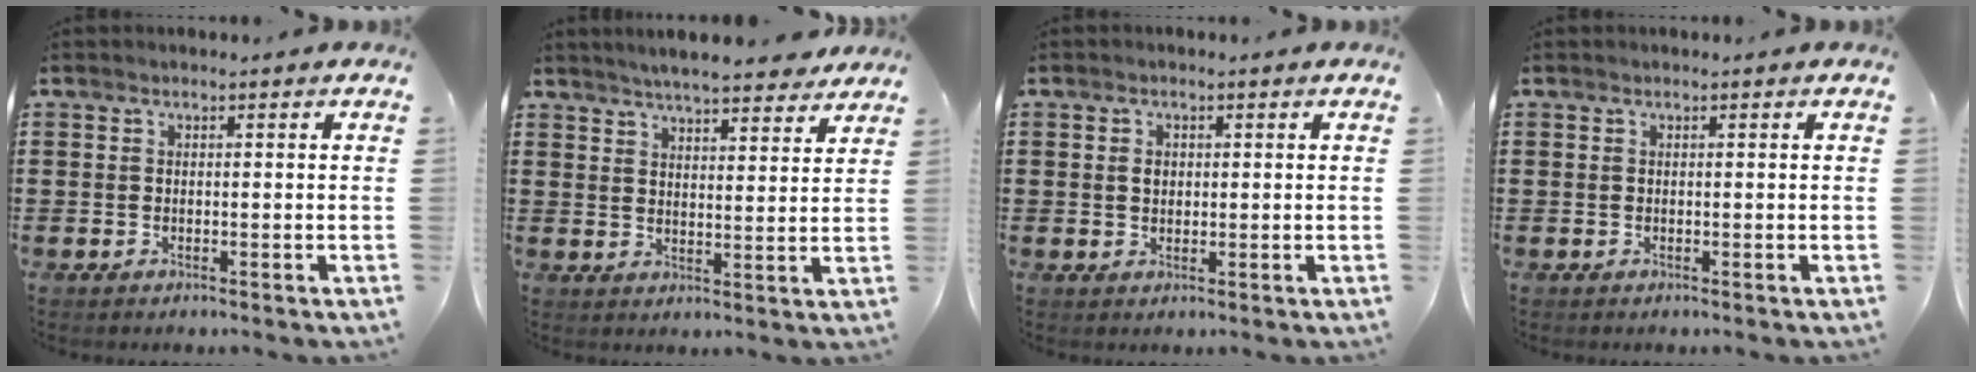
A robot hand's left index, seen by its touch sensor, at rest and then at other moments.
{"total": 5.4, "force": [5.2, 0.3, 1.4], "torque": [-0.038, -0.021, 0.093]}
{"total": 1.6, "force": [0.3, 1.2, 1.0], "torque": [-0.022, 0.008, 0.005]}
{"total": 0.0}